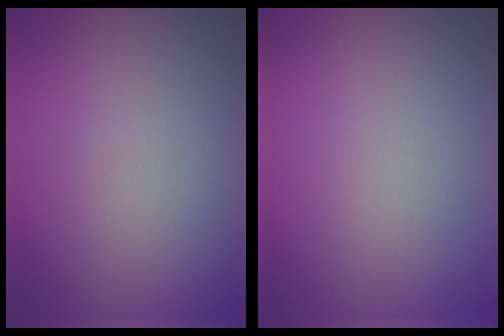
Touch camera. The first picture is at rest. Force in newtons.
{"total": 0.0}